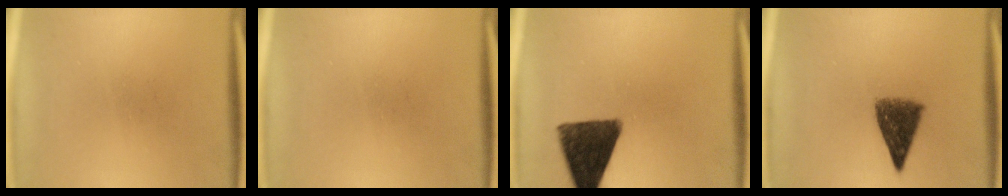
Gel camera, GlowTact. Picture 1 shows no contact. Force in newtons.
{"total": 0.0}
{"total": 13.5}
{"total": 7.3}